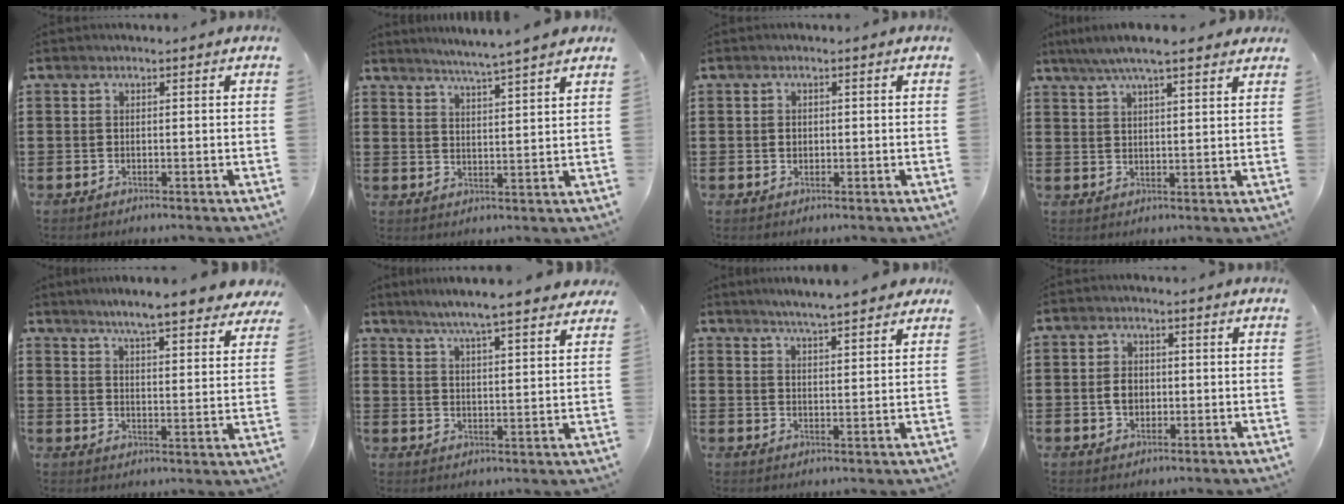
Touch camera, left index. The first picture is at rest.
{"total": 4.1, "force": [3.7, -1.2, 1.2], "torque": [-0.035, -0.020, 0.063]}
{"total": 1.0, "force": [0.1, 0.9, 0.6], "torque": [-0.015, 0.005, 0.001]}
{"total": 6.0, "force": [4.8, 0.6, 3.5], "torque": [-0.080, -0.006, 0.085]}
{"total": 6.1, "force": [5.6, -0.2, 2.5], "torque": [-0.063, -0.029, 0.094]}
{"total": 5.7, "force": [5.1, -0.3, 2.6], "torque": [-0.068, -0.024, 0.087]}
{"total": 4.1, "force": [4.0, -0.1, 1.1], "torque": [-0.037, -0.013, 0.069]}
{"total": 3.2, "force": [-0.3, 2.3, 2.1], "torque": [-0.045, 0.006, -0.008]}